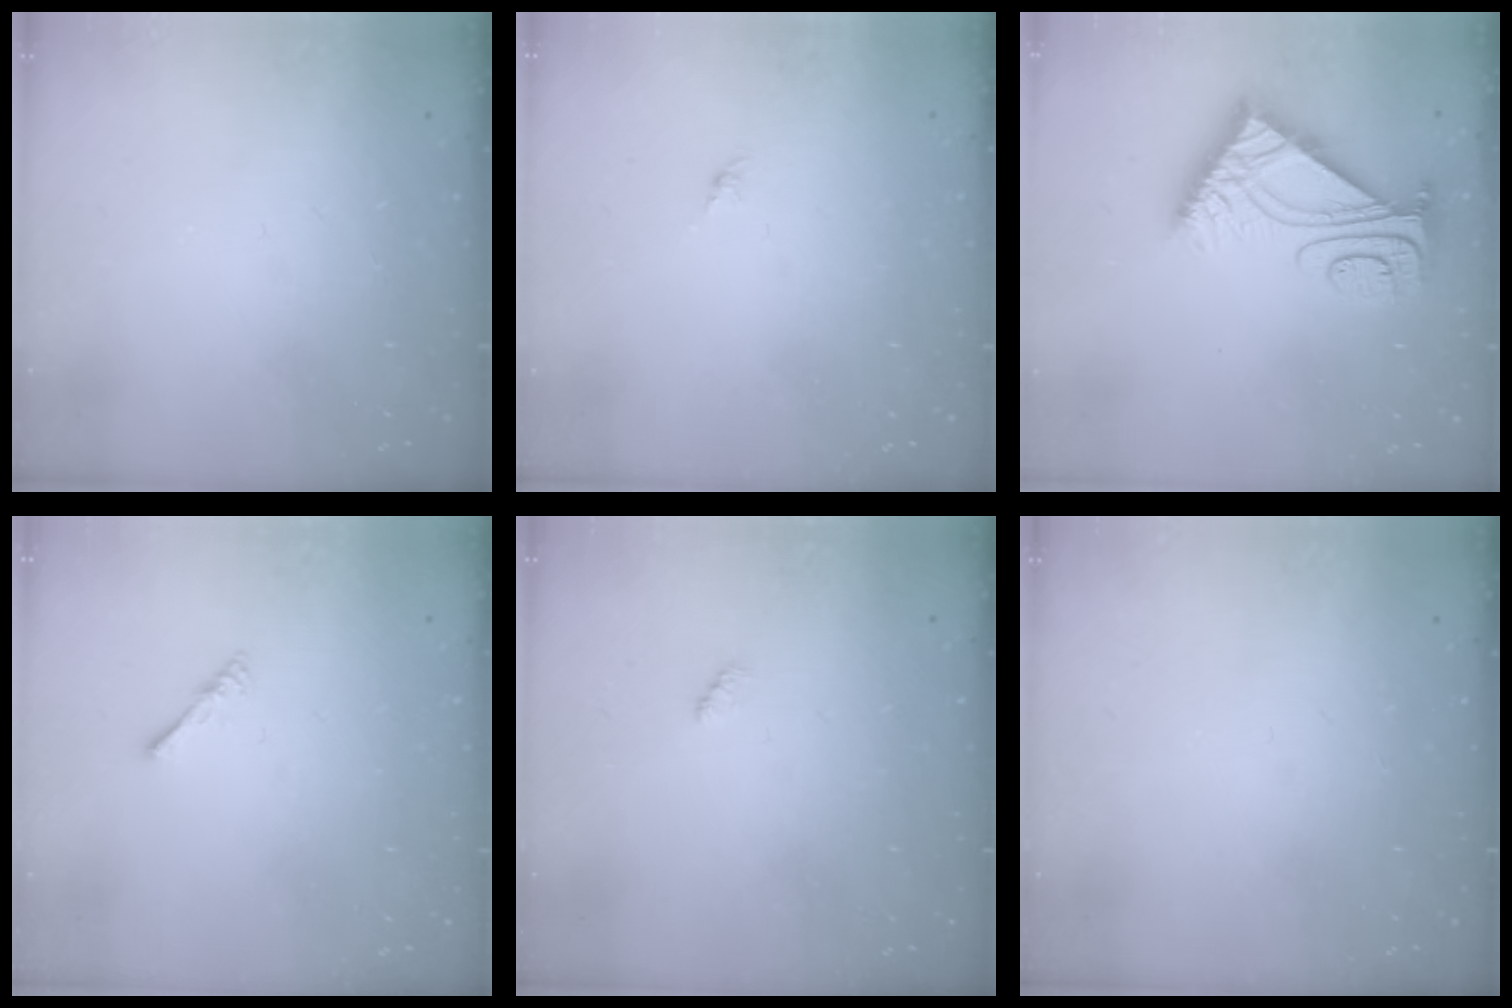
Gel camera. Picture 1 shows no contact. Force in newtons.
{"total": 0.0}
{"total": 8.2, "press": 8.1, "slide": 0.7}
{"total": 1.6, "press": 1.6, "slide": 0.4}
{"total": 2.3, "press": 2.2, "slide": 0.5}
{"total": 0.0}